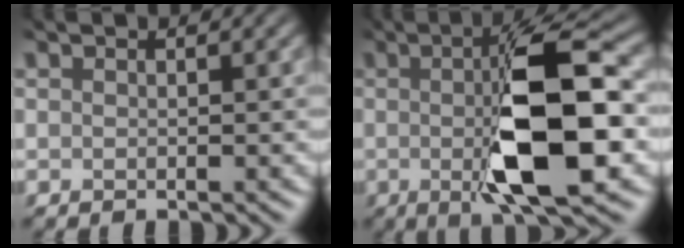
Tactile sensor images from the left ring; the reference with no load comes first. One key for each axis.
{"total": 10.7, "fx": -1.1, "fy": 2.9, "fz": 10.2, "tx": -0.152, "ty": 0.000, "tz": -0.019}